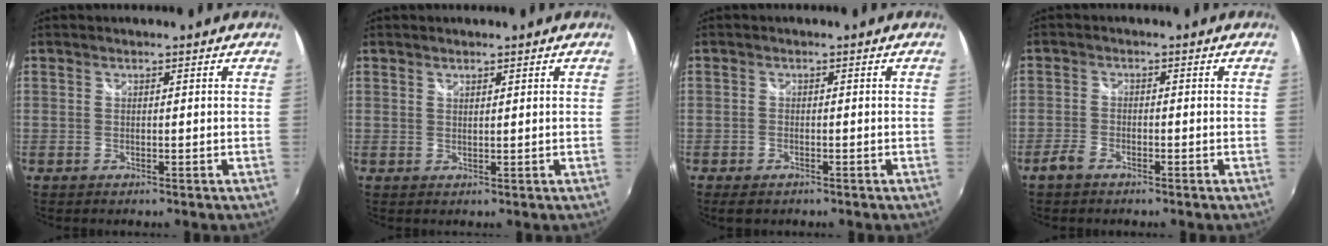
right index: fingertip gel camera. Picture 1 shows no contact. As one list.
[{"total": 0.8, "force": [0.8, 0.2, 0.3], "torque": [-0.004, 0.000, 0.013]}, {"total": 2.8, "force": [-2.0, 1.5, 1.4], "torque": [-0.034, -0.009, -0.033]}, {"total": 3.0, "force": [-2.2, 1.3, 1.7], "torque": [-0.047, -0.002, -0.046]}]